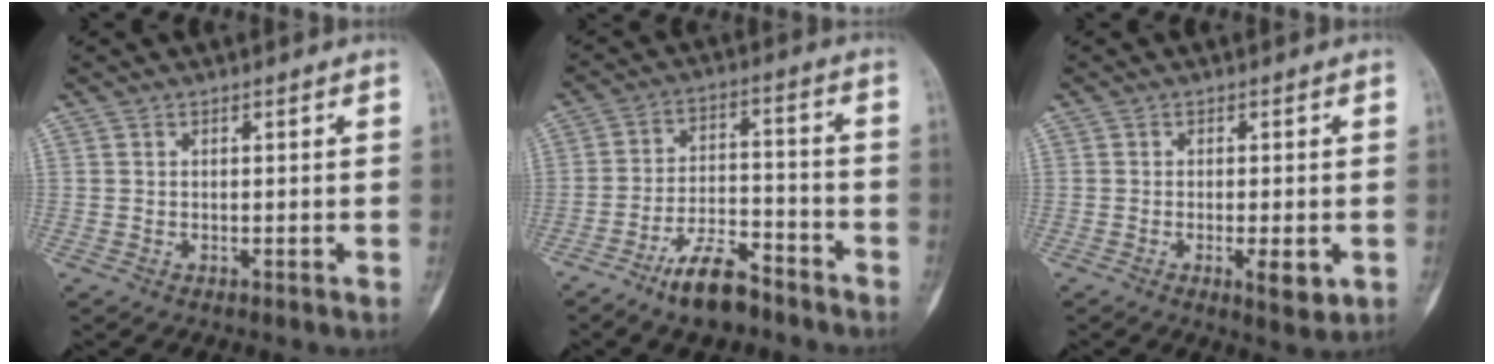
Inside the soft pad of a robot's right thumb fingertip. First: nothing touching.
{"total": 10.5, "force": [-7.6, 4.0, 6.0], "torque": [-0.097, 0.057, -0.137]}
{"total": 4.8, "force": [-1.4, 1.6, 4.3], "torque": [-0.061, -0.008, -0.018]}